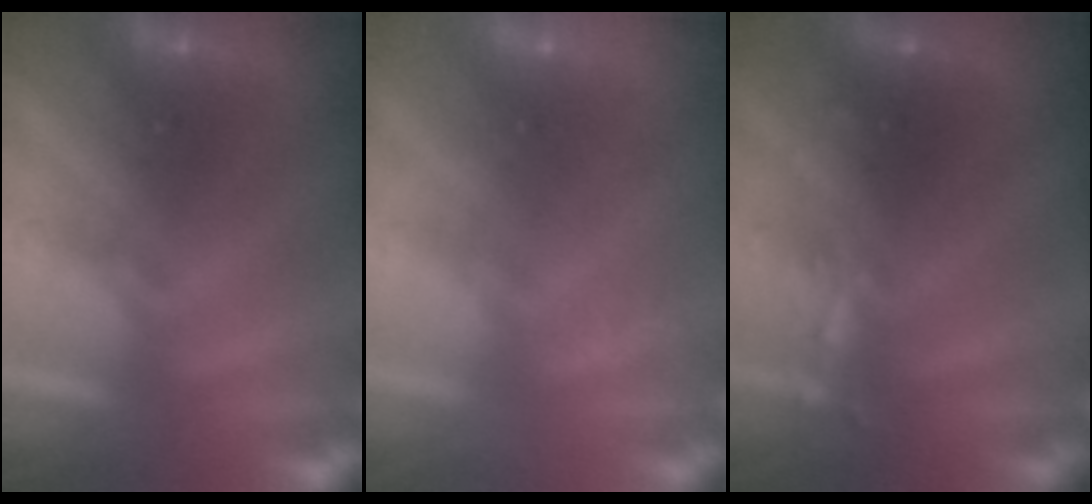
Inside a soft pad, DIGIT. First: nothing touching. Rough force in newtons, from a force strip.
{"total": 2.2}
{"total": 2.6}